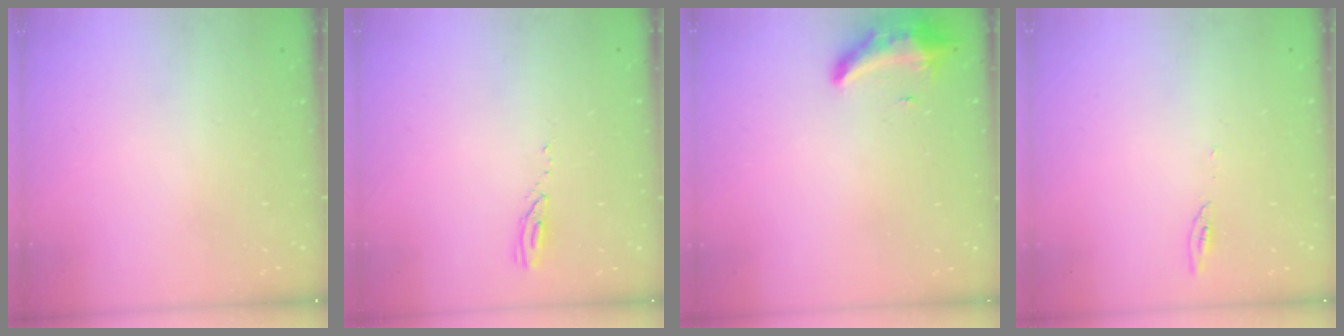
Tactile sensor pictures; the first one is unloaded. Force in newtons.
{"total": 3.4, "press": 3.3, "slide": 0.3}
{"total": 8.3, "press": 8.2, "slide": 1.5}
{"total": 3.8, "press": 3.7, "slide": 0.4}